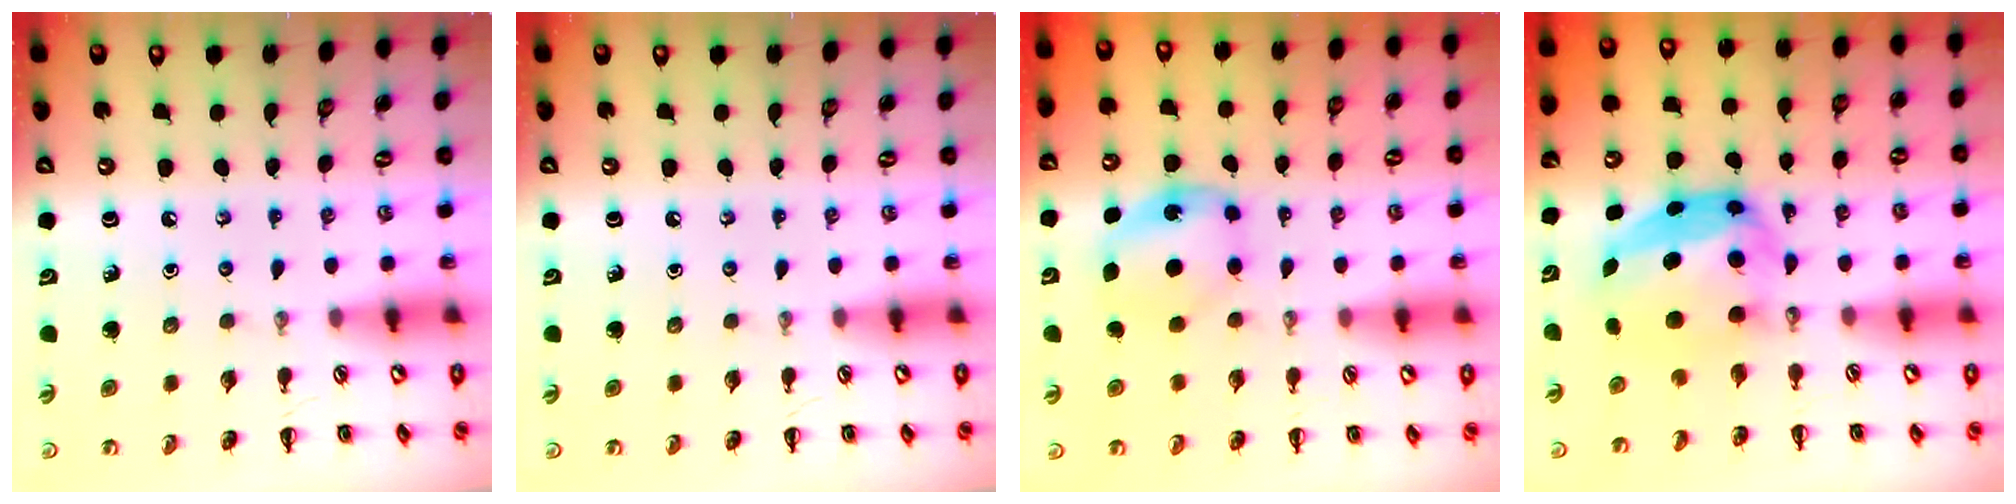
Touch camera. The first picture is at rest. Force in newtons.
{"total": 0.0}
{"total": 6.1, "press": 6.1, "slide": 0.6}
{"total": 6.1, "press": 6.0, "slide": 0.7}